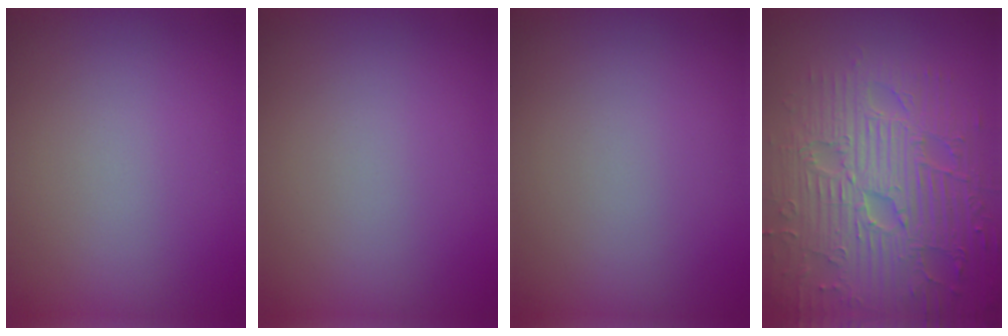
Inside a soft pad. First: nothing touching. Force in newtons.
{"total": 0.0}
{"total": 0.0}
{"total": 9.4, "press": 6.9, "slide": 6.4}